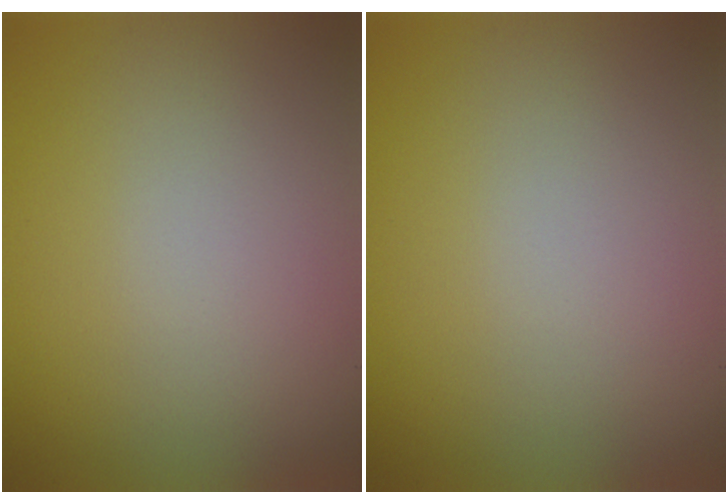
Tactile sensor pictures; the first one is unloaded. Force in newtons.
{"total": 0.0}